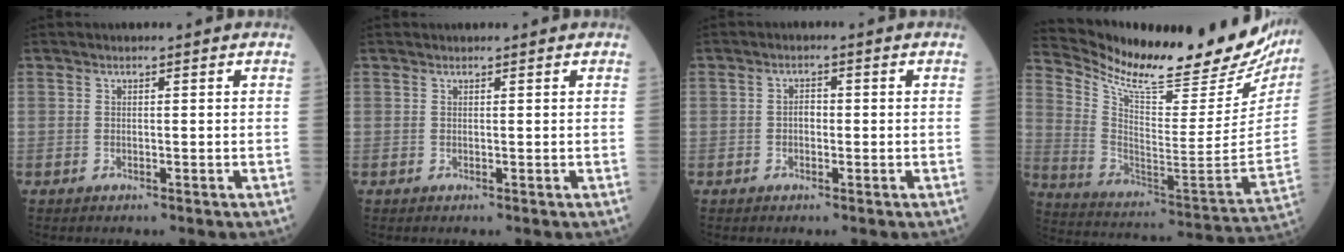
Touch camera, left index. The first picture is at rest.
{"total": 0.9, "force": [0.9, 0.0, 0.1], "torque": [-0.003, 0.005, 0.013]}
{"total": 1.5, "force": [-0.4, 0.9, 1.1], "torque": [-0.016, 0.001, -0.010]}
{"total": 28.8, "force": [25.0, 4.8, 13.4], "torque": [-0.231, -0.082, 0.351]}